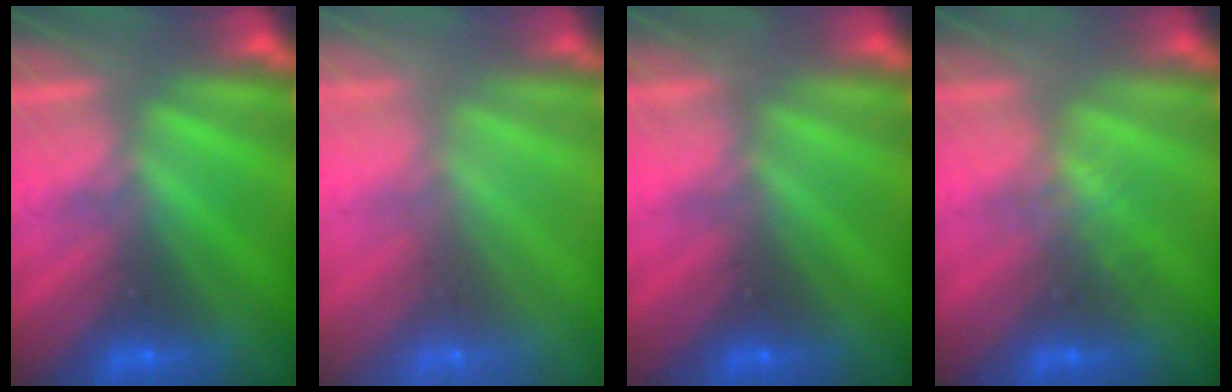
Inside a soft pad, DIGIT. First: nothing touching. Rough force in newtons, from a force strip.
{"total": 6.5}
{"total": 4.7}
{"total": 1.9}